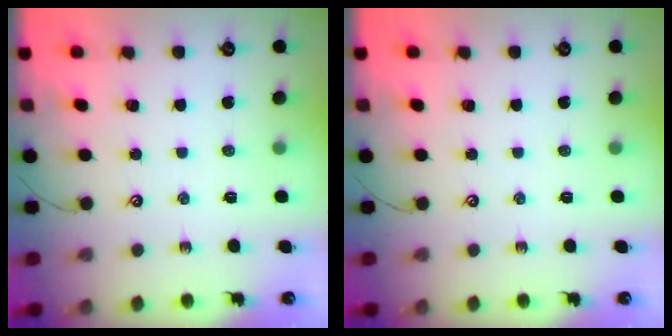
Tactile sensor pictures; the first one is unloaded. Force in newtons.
{"total": 0.0}